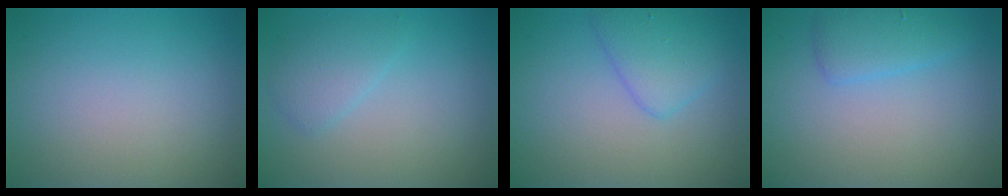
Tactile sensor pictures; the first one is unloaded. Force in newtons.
{"total": 2.0, "press": 2.0, "slide": 0.1}
{"total": 3.2, "press": 3.2, "slide": 0.1}
{"total": 2.4, "press": 2.4, "slide": 0.3}